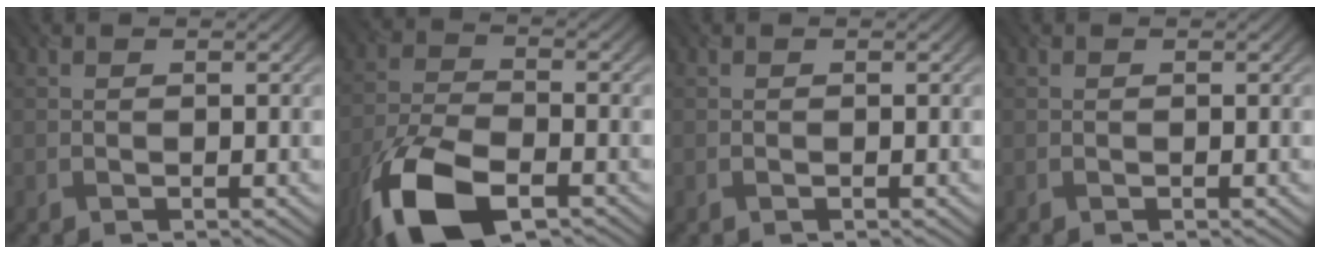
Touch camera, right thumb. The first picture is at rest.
{"total": 13.2, "force": [-7.6, 5.8, 9.1], "torque": [-0.205, -0.027, -0.156]}
{"total": 0.0}
{"total": 0.0}